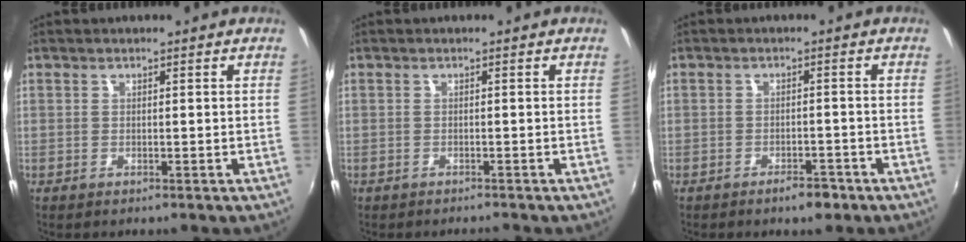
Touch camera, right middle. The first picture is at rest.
{"total": 1.1, "force": [-1.1, 0.2, 0.1], "torque": [-0.009, -0.004, -0.019]}
{"total": 3.2, "force": [-2.4, 1.3, 1.7], "torque": [-0.033, 0.000, -0.032]}